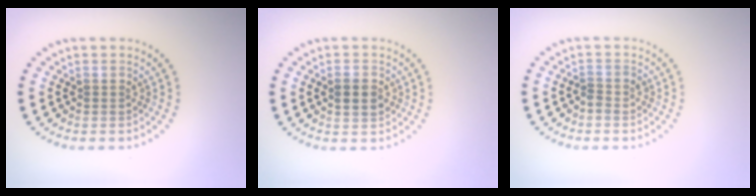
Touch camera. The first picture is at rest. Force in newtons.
{"total": 2.0, "press": 1.9, "slide": 0.2}
{"total": 1.1, "press": 0.9, "slide": 0.6}